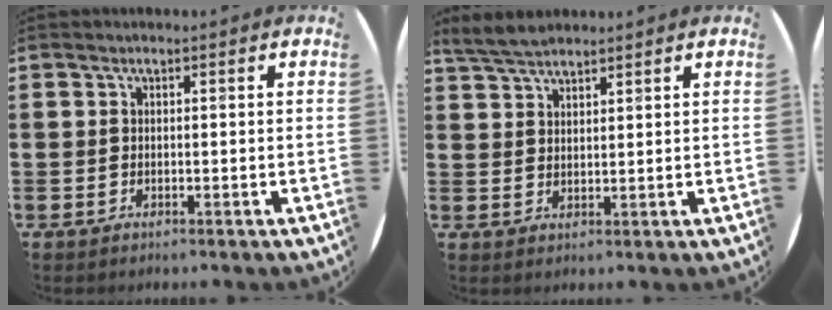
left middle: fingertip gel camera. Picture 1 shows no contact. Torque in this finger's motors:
{"motor_torque": [0.09, -0.08, 0.02, 0.05]}